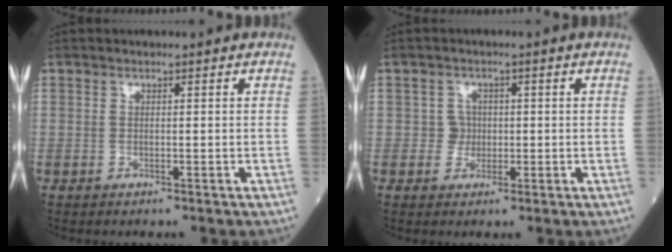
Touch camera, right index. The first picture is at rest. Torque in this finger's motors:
{"motor_torque": [-0.20, -0.05, -0.04, -0.02]}